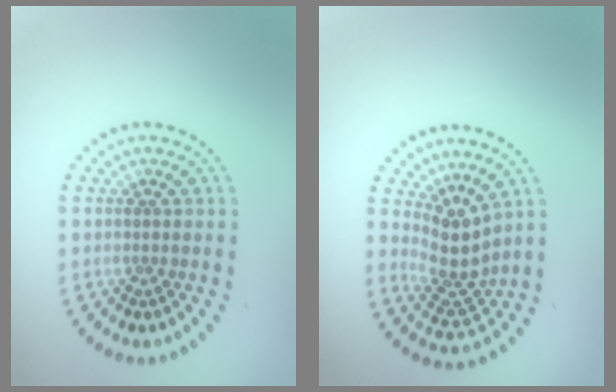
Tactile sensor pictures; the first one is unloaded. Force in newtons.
{"total": 3.6, "press": 2.7, "slide": 2.5}